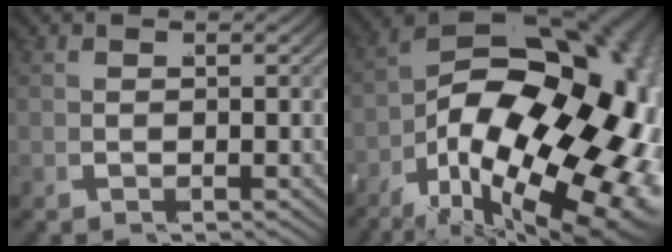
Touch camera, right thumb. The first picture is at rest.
{"total": 28.6, "force": [-3.6, 17.8, 22.1], "torque": [-0.369, -0.068, -0.016]}